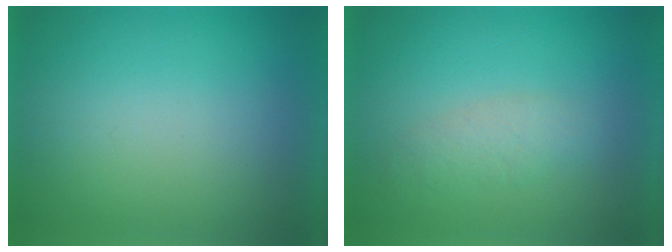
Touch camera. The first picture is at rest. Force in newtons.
{"total": 2.7}